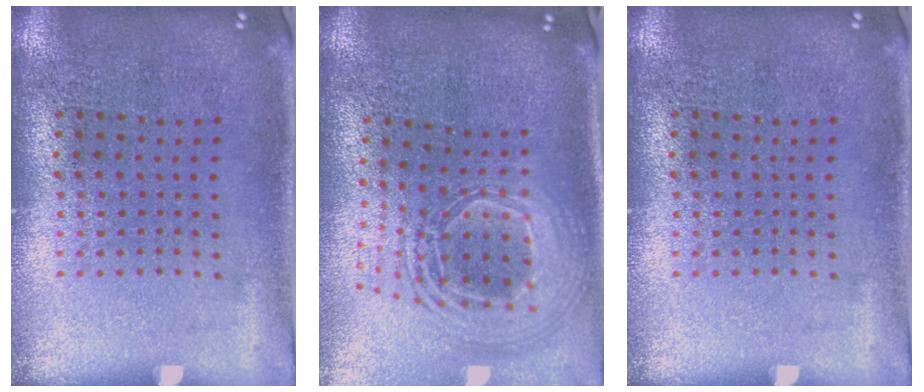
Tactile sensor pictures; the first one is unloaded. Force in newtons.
{"total": 2.5, "press": 1.8, "slide": 1.6}
{"total": 0.0}